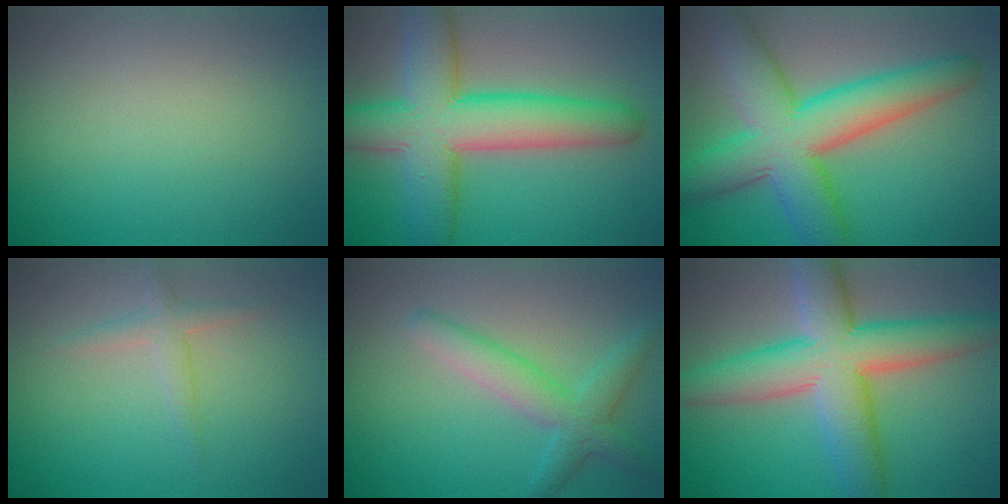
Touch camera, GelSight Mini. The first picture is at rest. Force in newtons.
{"total": 10.3, "press": 10.3, "slide": 0.3}
{"total": 10.1, "press": 10.1, "slide": 0.2}
{"total": 1.7, "press": 1.7, "slide": 0.1}
{"total": 3.7, "press": 3.7, "slide": 0.1}
{"total": 9.5, "press": 9.5, "slide": 0.4}